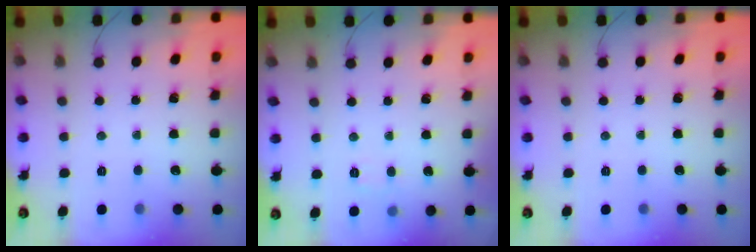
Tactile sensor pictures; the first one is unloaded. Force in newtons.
{"total": 2.6, "press": 2.3, "slide": 1.2}
{"total": 0.0}